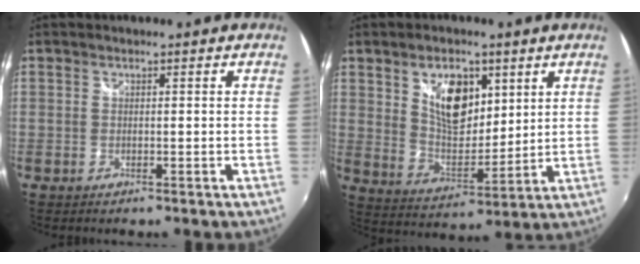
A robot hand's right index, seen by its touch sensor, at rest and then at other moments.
{"total": 11.3, "force": [5.1, 6.3, 7.9], "torque": [-0.128, 0.005, 0.098]}